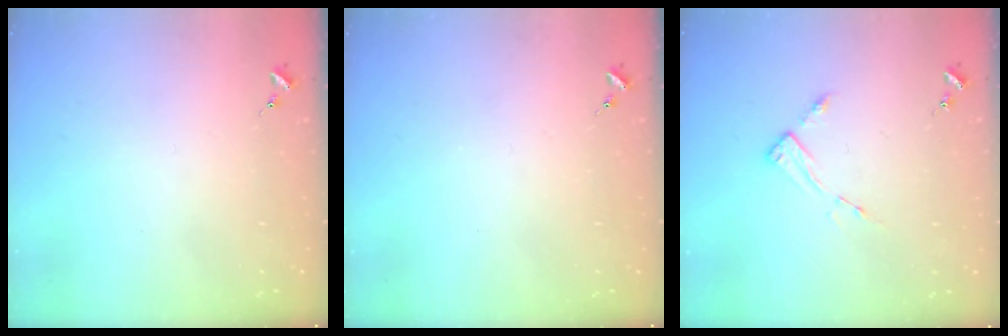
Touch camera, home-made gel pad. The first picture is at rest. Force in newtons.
{"total": 0.0}
{"total": 3.6, "press": 3.5, "slide": 0.4}